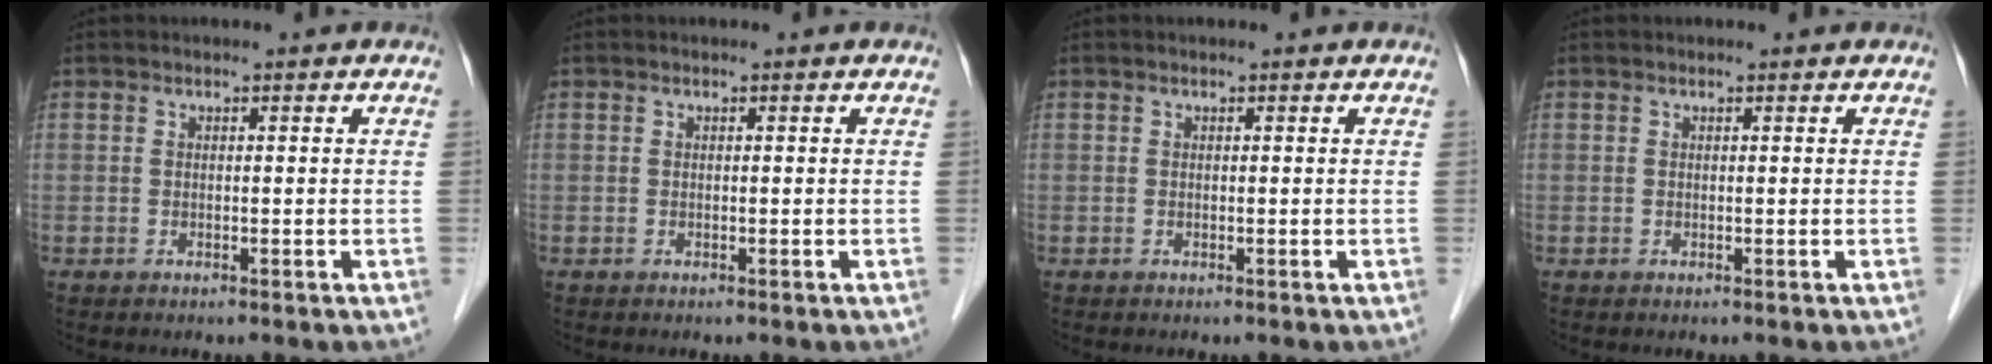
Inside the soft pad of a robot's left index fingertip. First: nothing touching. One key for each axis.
{"total": 0.0}
{"total": 0.0}
{"total": 0.0}